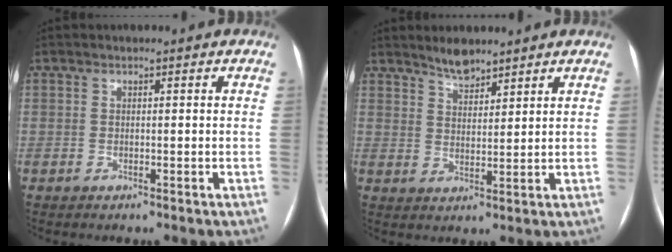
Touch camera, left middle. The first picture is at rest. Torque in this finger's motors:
{"motor_torque": [0.31, -0.42, 0.01, 0.00]}